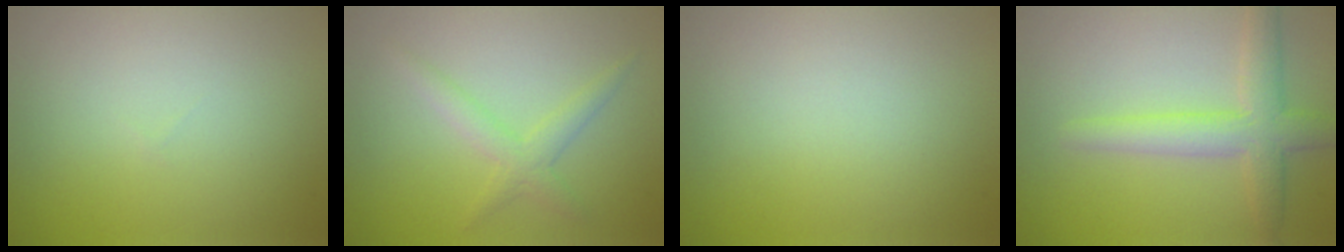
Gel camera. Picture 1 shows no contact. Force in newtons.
{"total": 2.2, "press": 2.2, "slide": 0.1}
{"total": 0.0}
{"total": 4.2, "press": 4.2, "slide": 0.2}